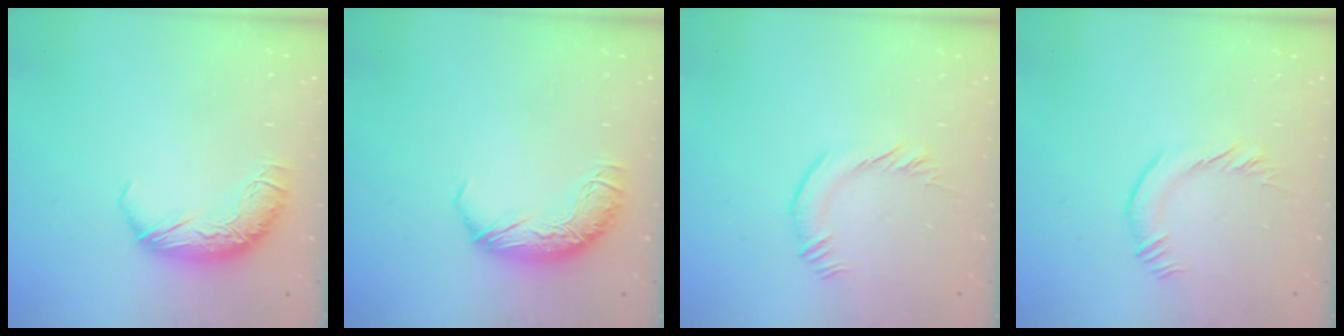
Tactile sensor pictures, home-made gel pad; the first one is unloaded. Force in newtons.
{"total": 0.0}
{"total": 1.7, "press": 1.4, "slide": 0.8}
{"total": 1.7, "press": 1.4, "slide": 0.8}